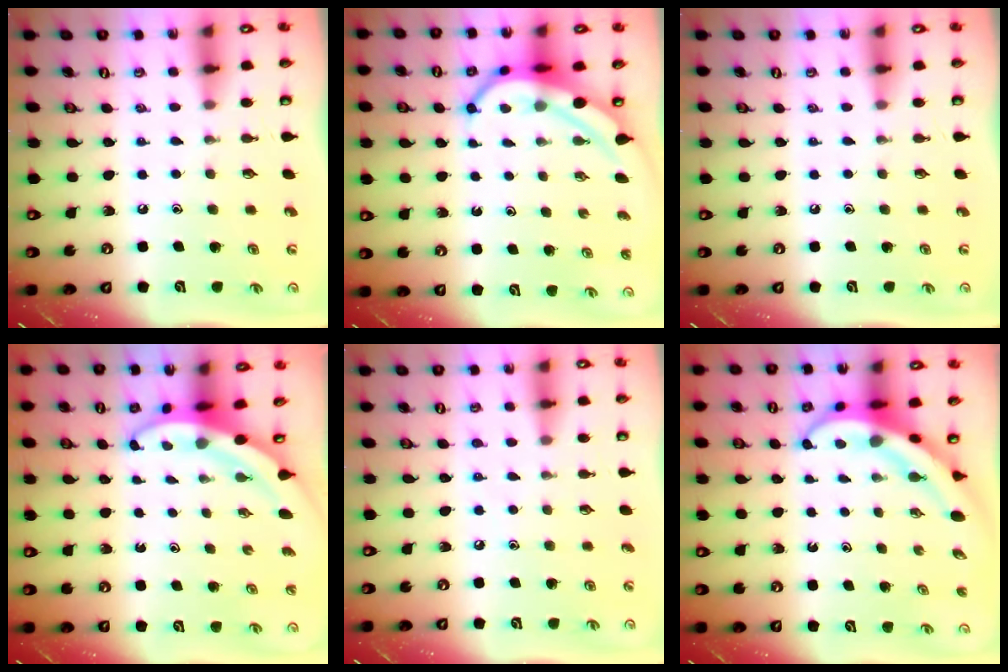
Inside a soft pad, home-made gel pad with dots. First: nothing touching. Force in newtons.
{"total": 7.0, "press": 6.9, "slide": 1.0}
{"total": 0.0}
{"total": 3.8, "press": 3.8, "slide": 0.1}
{"total": 4.0, "press": 4.0, "slide": 0.5}
{"total": 7.0, "press": 6.9, "slide": 0.7}